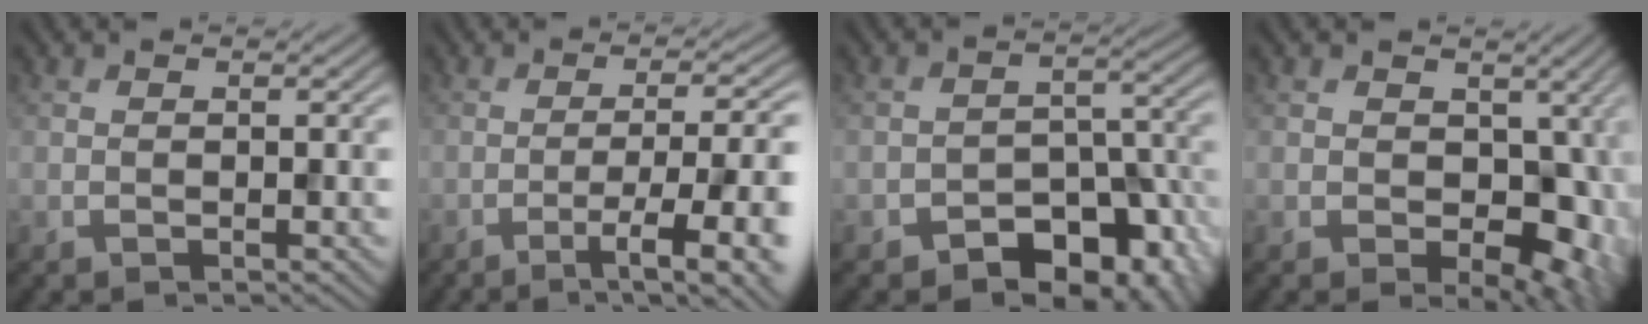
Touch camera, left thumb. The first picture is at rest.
{"total": 9.9, "force": [-3.9, 2.5, 8.7], "torque": [-0.117, 0.000, -0.051]}
{"total": 8.6, "force": [-5.4, 4.8, 4.5], "torque": [-0.048, -0.005, -0.089]}
{"total": 8.8, "force": [-1.3, 5.9, 6.3], "torque": [-0.087, -0.022, -0.012]}